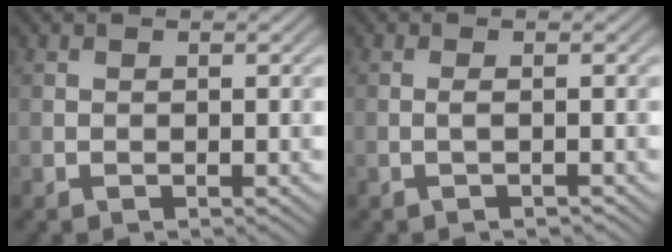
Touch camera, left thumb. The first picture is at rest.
{"total": 1.1, "force": [-0.4, 0.1, 1.1], "torque": [-0.018, 0.004, -0.012]}